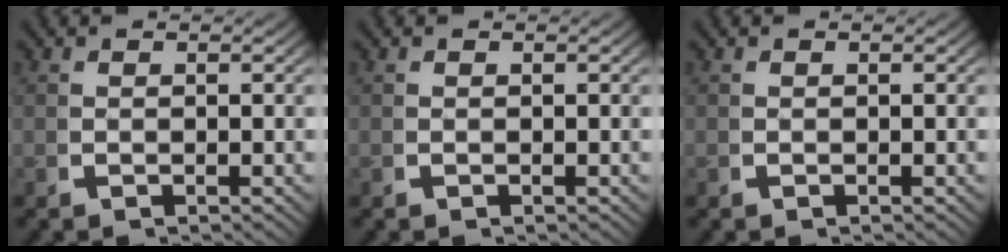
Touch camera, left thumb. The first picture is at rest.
{"total": 0.0}
{"total": 0.0}